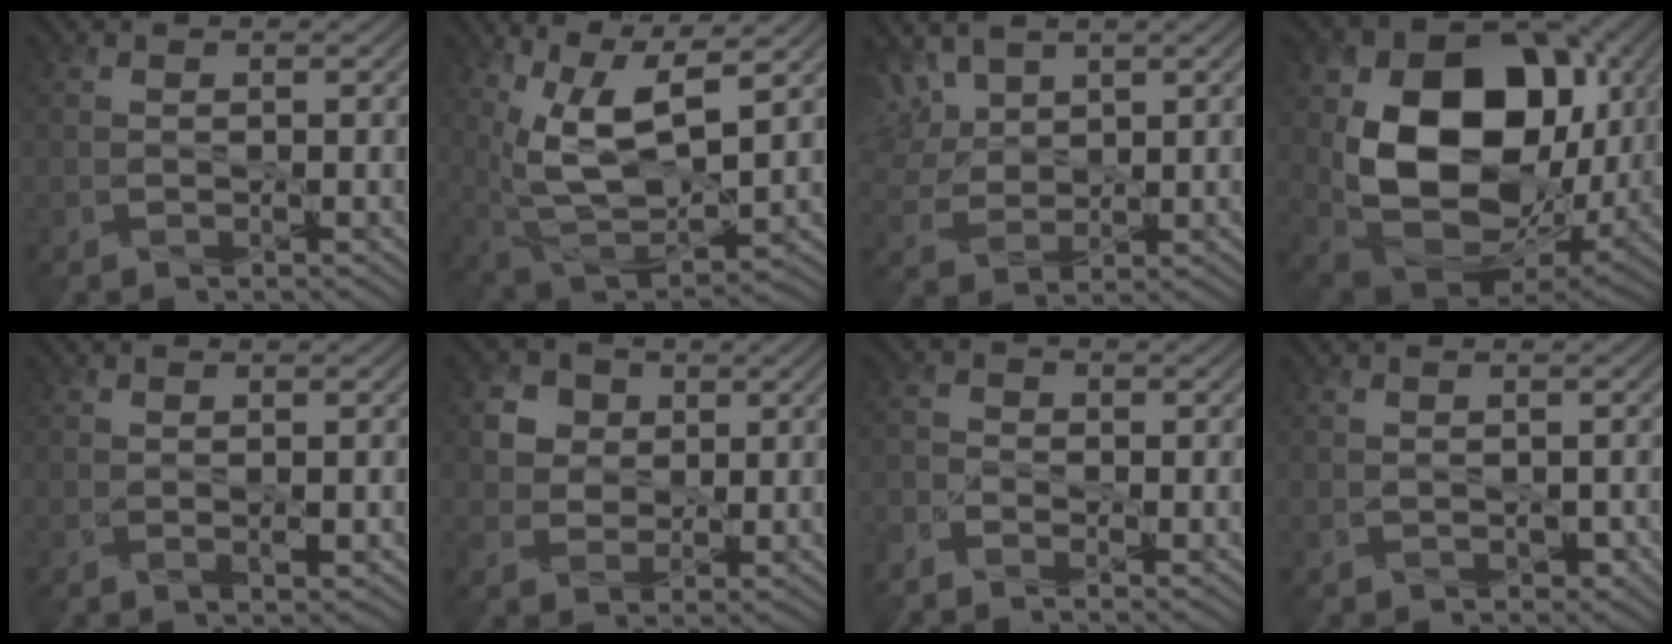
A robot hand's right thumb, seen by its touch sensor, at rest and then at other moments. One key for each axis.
{"total": 11.9, "fx": 5.0, "fy": 4.9, "fz": 9.7, "tx": -0.216, "ty": -0.001, "tz": 0.098}
{"total": 6.7, "fx": 3.6, "fy": 4.1, "fz": 3.9, "tx": -0.124, "ty": 0.013, "tz": 0.072}
{"total": 18.1, "fx": 2.0, "fy": 13.2, "fz": 12.3, "tx": -0.229, "ty": -0.042, "tz": 0.049}
{"total": 1.1, "fx": -0.1, "fy": 0.5, "fz": 1.0, "tx": -0.018, "ty": -0.005, "tz": 0.002}
{"total": 4.9, "fx": 1.6, "fy": 4.2, "fz": 1.8, "tx": -0.060, "ty": -0.004, "tz": 0.027}
{"total": 3.4, "fx": -2.7, "fy": 1.6, "fz": 1.2, "tx": -0.032, "ty": -0.006, "tz": -0.066}
{"total": 1.1, "fx": -0.4, "fy": 0.8, "fz": 0.7, "tx": -0.013, "ty": -0.009, "tz": -0.001}